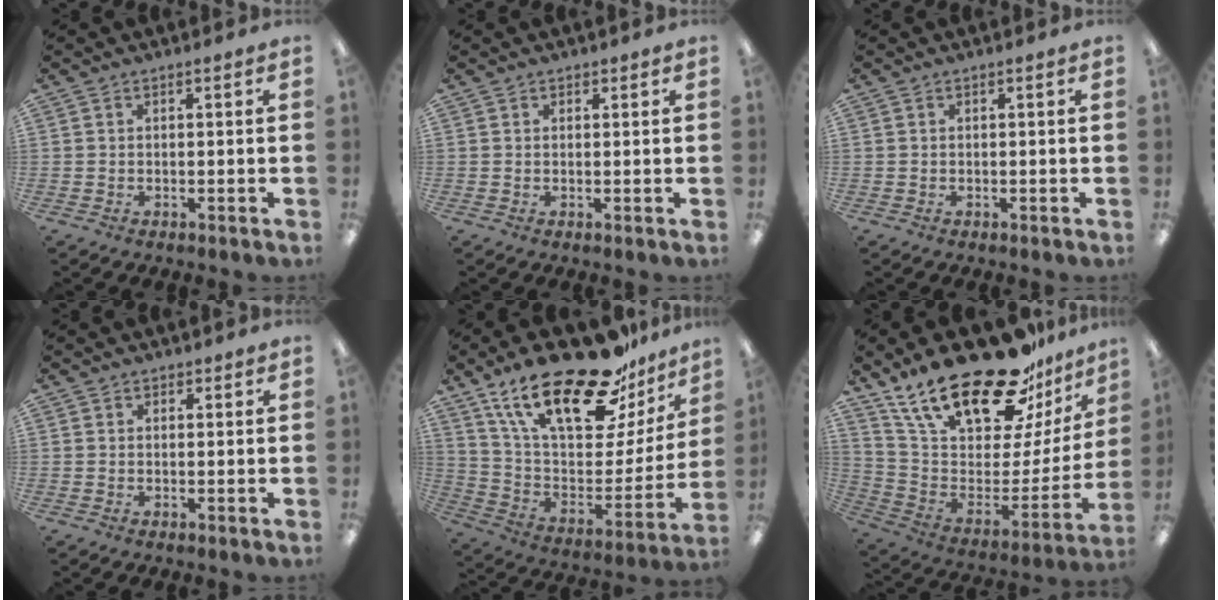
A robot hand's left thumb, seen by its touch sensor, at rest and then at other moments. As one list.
[{"total": 0.9, "force": [0.7, 0.5, 0.0], "torque": [0.008, -0.002, 0.012]}, {"total": 0.0}, {"total": 1.1, "force": [0.9, 0.7, 0.1], "torque": [0.006, -0.002, 0.015]}, {"total": 26.8, "force": [19.7, 9.2, 15.7], "torque": [-0.261, -0.127, 0.338]}, {"total": 27.6, "force": [20.4, 9.7, 15.9], "torque": [-0.280, -0.141, 0.363]}]